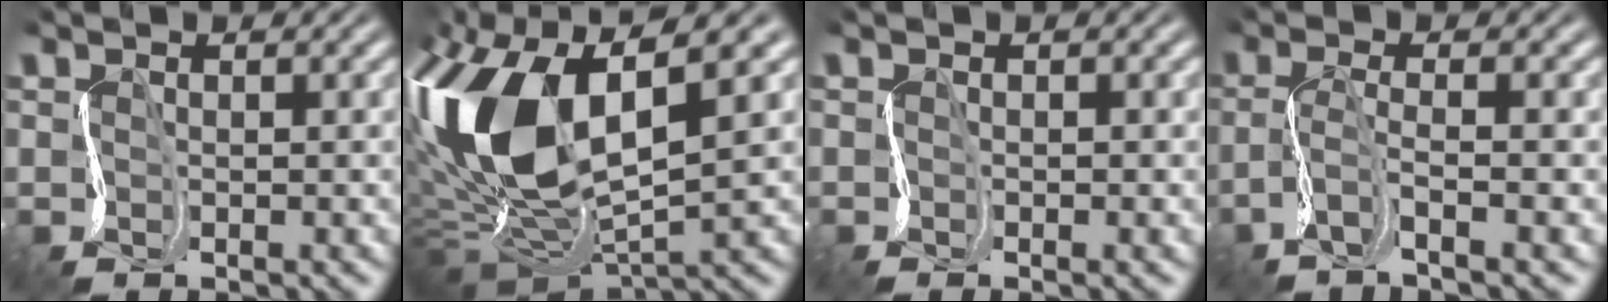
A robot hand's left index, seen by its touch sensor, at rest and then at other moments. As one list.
[{"total": 13.9, "force": [0.1, 7.0, 12.1], "torque": [-0.264, 0.000, -0.007]}, {"total": 1.3, "force": [-0.4, 0.3, 1.2], "torque": [-0.013, -0.003, -0.006]}, {"total": 3.2, "force": [-1.5, 0.4, 2.8], "torque": [-0.066, 0.000, -0.041]}]